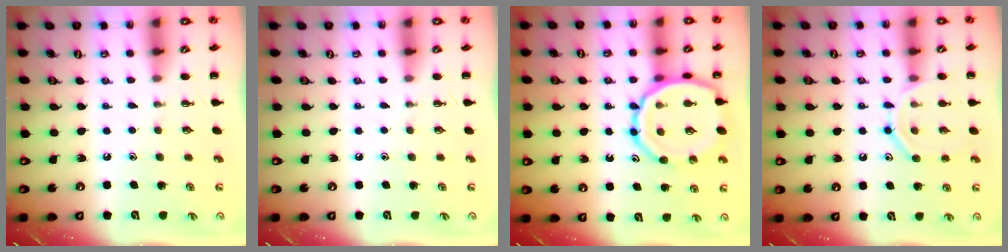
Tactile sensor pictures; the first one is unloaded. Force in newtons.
{"total": 0.0}
{"total": 14.6, "press": 14.5, "slide": 1.8}
{"total": 10.5, "press": 10.4, "slide": 1.1}